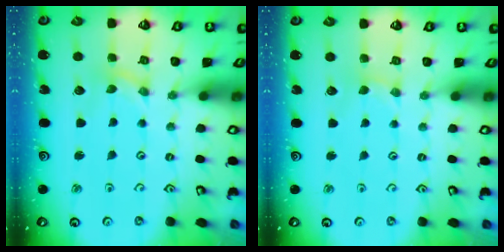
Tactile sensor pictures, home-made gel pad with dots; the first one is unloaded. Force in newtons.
{"total": 0.0}